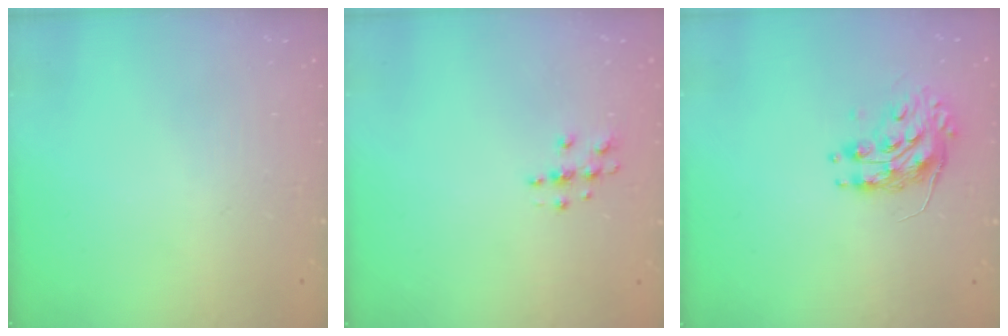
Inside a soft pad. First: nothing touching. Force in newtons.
{"total": 3.9, "press": 3.9, "slide": 0.4}
{"total": 8.7, "press": 8.7, "slide": 0.8}